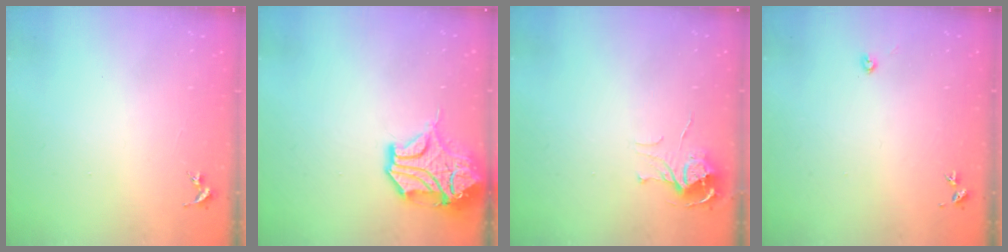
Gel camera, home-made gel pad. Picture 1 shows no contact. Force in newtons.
{"total": 15.8, "press": 15.6, "slide": 2.5}
{"total": 7.0, "press": 7.0, "slide": 0.6}
{"total": 2.2, "press": 2.2, "slide": 0.3}